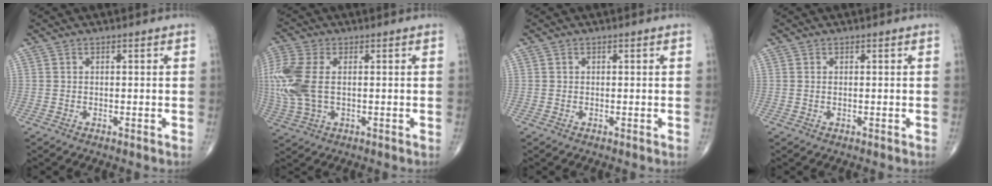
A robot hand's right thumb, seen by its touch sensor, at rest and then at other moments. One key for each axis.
{"total": 11.8, "fx": 0.9, "fy": 6.9, "fz": 9.6, "tx": -0.257, "ty": 0.009, "tz": 0.021}
{"total": 0.0}
{"total": 0.0}